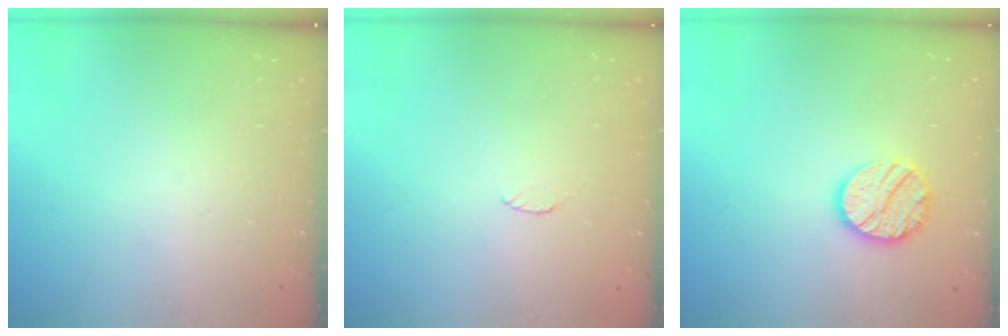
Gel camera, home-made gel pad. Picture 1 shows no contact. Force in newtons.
{"total": 4.8, "press": 4.7, "slide": 0.6}
{"total": 12.6, "press": 12.6, "slide": 1.1}